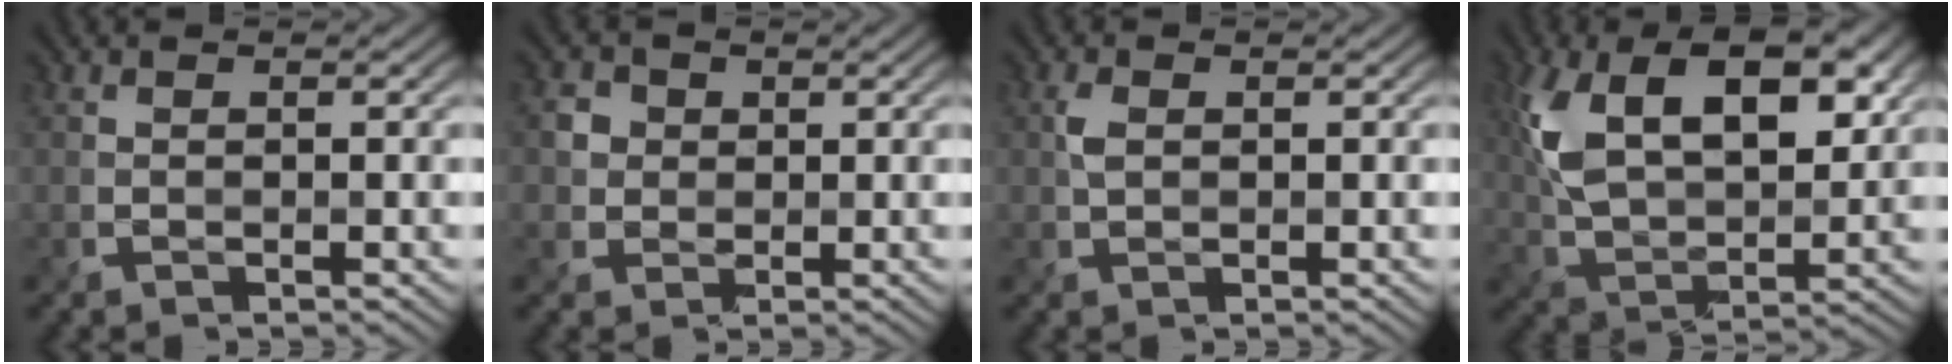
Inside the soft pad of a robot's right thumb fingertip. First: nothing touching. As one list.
[{"total": 2.7, "force": [0.5, 2.6, 0.5], "torque": [-0.024, -0.004, 0.012]}, {"total": 1.5, "force": [0.2, 1.0, 1.1], "torque": [-0.031, 0.000, 0.005]}, {"total": 13.7, "force": [4.9, 7.3, 10.5], "torque": [-0.214, 0.008, 0.093]}]